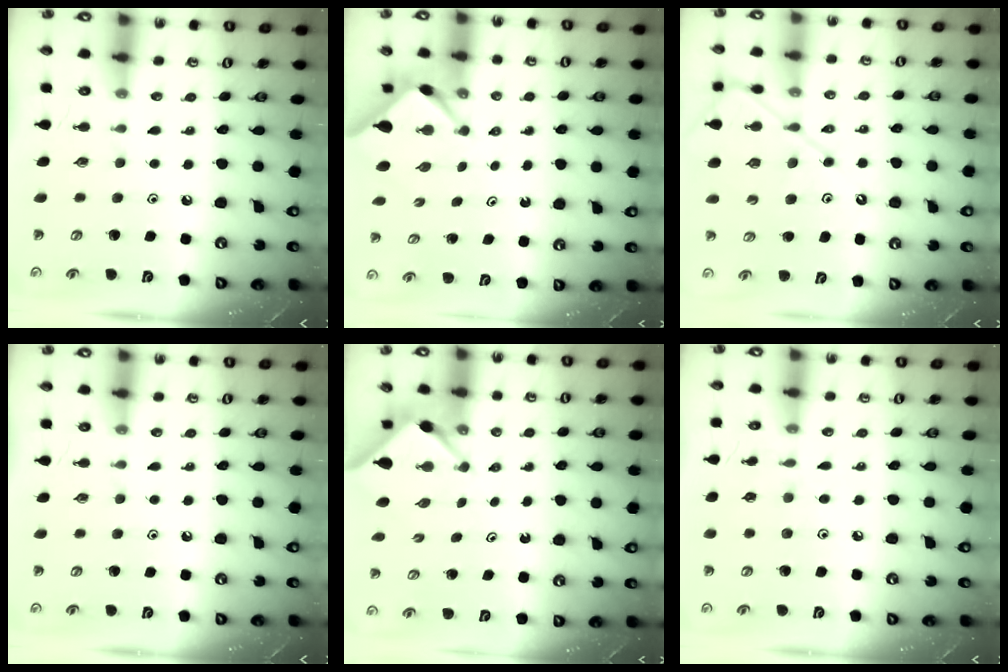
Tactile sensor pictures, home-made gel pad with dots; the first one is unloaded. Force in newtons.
{"total": 2.6, "press": 2.6, "slide": 0.4}
{"total": 10.9, "press": 10.9, "slide": 1.2}
{"total": 0.0}
{"total": 3.3, "press": 3.2, "slide": 0.3}
{"total": 2.7, "press": 2.7, "slide": 0.4}